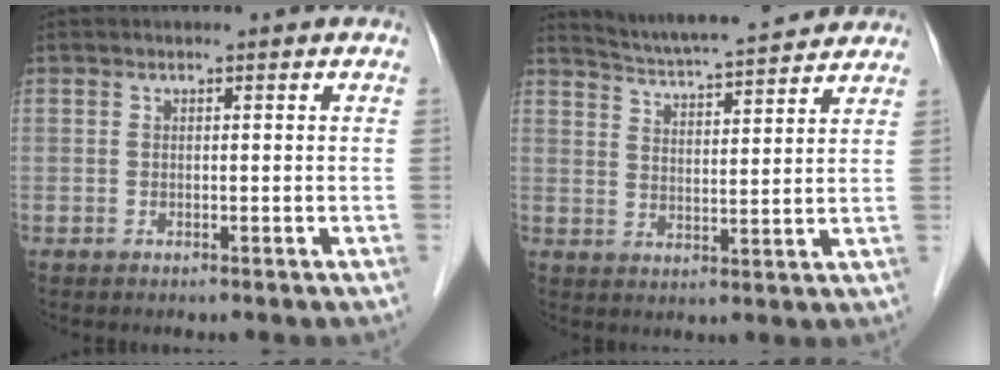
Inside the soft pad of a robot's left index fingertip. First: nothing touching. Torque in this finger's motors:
{"motor_torque": [0.66, -0.80, 0.00, 0.00]}